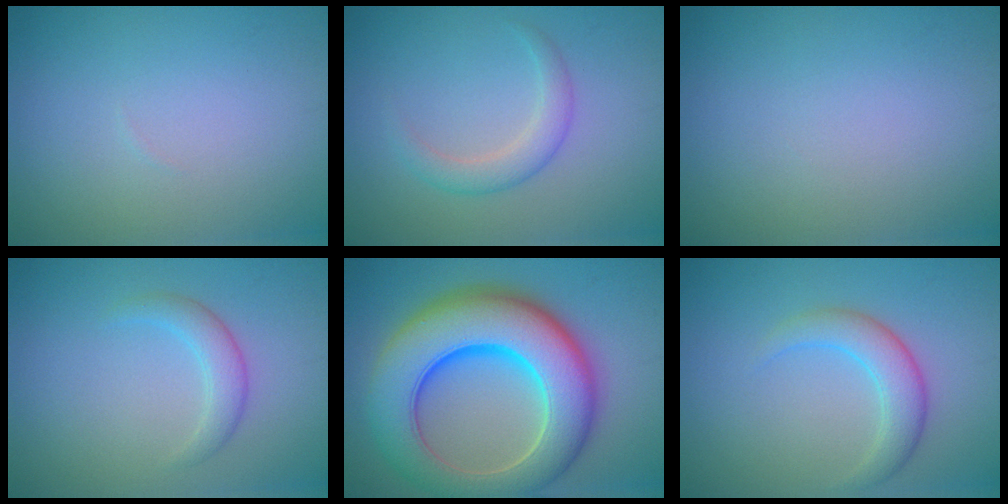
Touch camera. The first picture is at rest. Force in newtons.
{"total": 2.3, "press": 2.3, "slide": 0.2}
{"total": 0.0}
{"total": 2.1, "press": 2.1, "slide": 0.1}
{"total": 12.5, "press": 12.5, "slide": 0.4}
{"total": 3.2, "press": 3.2, "slide": 0.1}